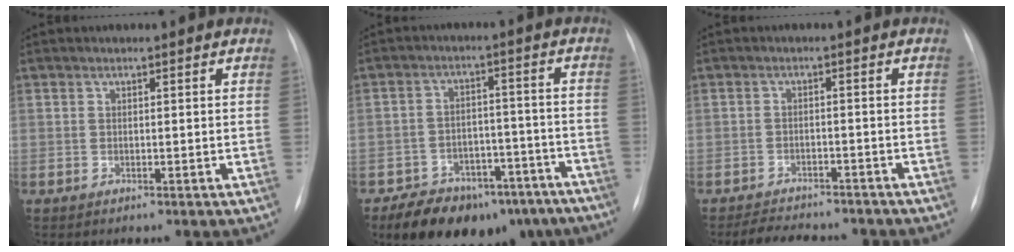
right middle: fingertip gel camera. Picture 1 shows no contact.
{"total": 17.6, "force": [-13.7, 8.6, 7.0], "torque": [-0.099, 0.019, -0.185]}
{"total": 8.9, "force": [-8.0, 2.5, 3.0], "torque": [-0.046, 0.001, -0.109]}